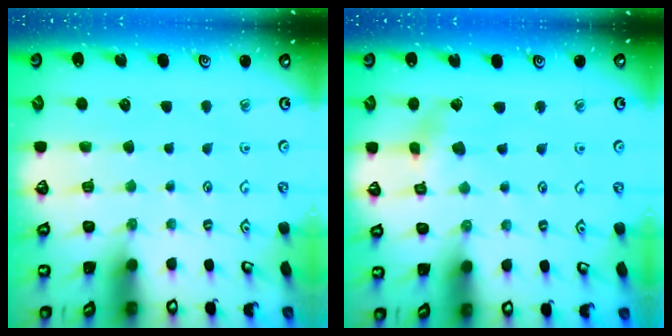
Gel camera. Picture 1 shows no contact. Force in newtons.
{"total": 3.5, "press": 3.5, "slide": 0.5}